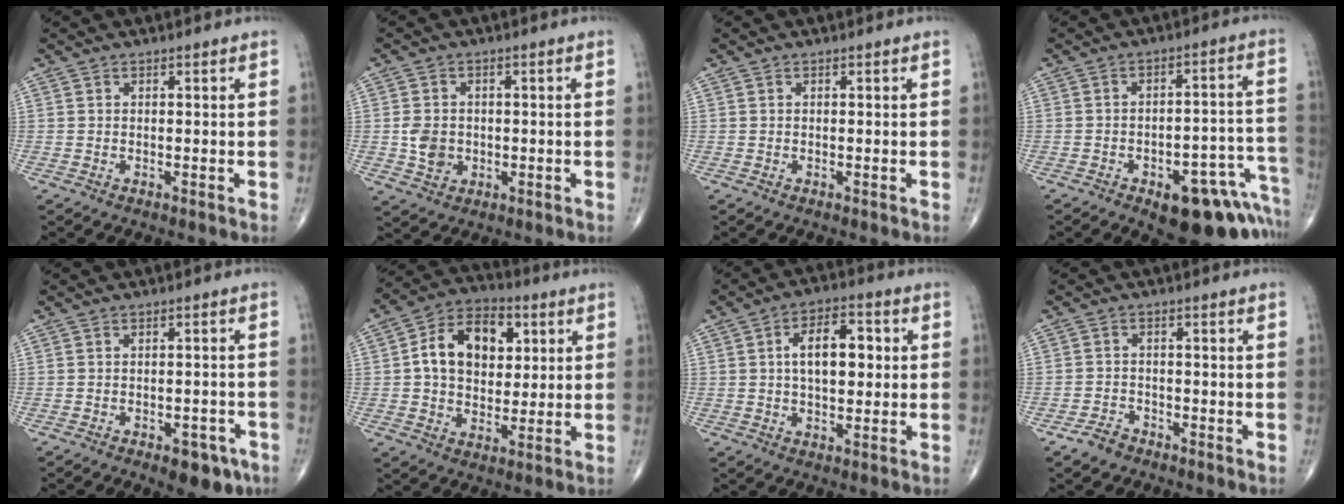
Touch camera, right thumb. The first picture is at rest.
{"total": 4.9, "force": [-0.4, 4.0, 2.7], "torque": [-0.033, 0.000, -0.003]}
{"total": 0.0}
{"total": 17.3, "force": [-9.5, 7.7, 12.2], "torque": [-0.077, 0.087, -0.113]}
{"total": 6.6, "force": [-4.0, 3.2, 4.2], "torque": [-0.031, 0.020, -0.047]}
{"total": 15.0, "force": [3.2, 10.4, 10.2], "torque": [-0.132, 0.007, 0.048]}
{"total": 9.7, "force": [1.1, 5.2, 8.1], "torque": [-0.112, 0.016, 0.015]}
{"total": 3.3, "force": [-2.5, 1.9, 0.9], "torque": [-0.015, 0.012, -0.045]}